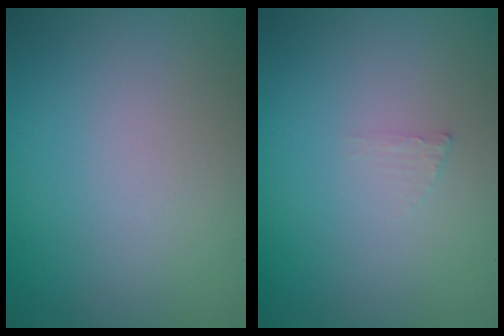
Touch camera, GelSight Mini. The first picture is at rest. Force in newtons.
{"total": 0.6, "press": 0.6, "slide": 0.1}